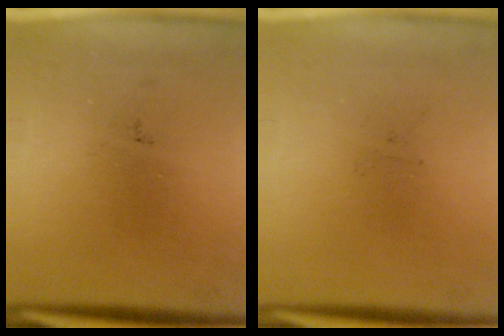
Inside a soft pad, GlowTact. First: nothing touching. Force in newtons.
{"total": 0.0}